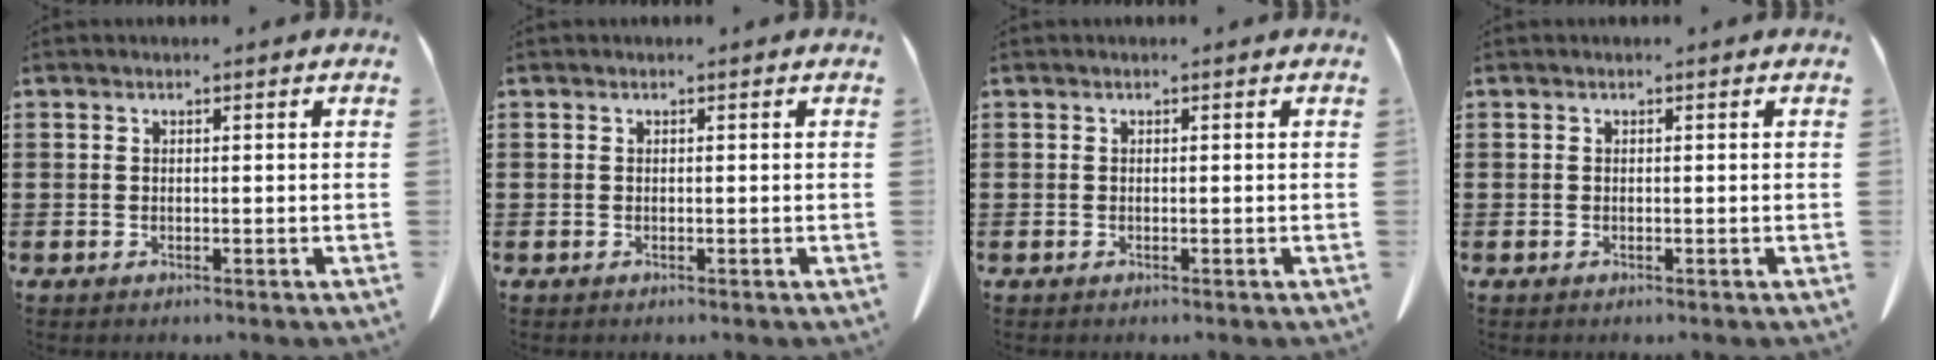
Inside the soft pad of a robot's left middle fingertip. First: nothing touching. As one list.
[{"total": 0.0}, {"total": 0.0}, {"total": 0.0}]